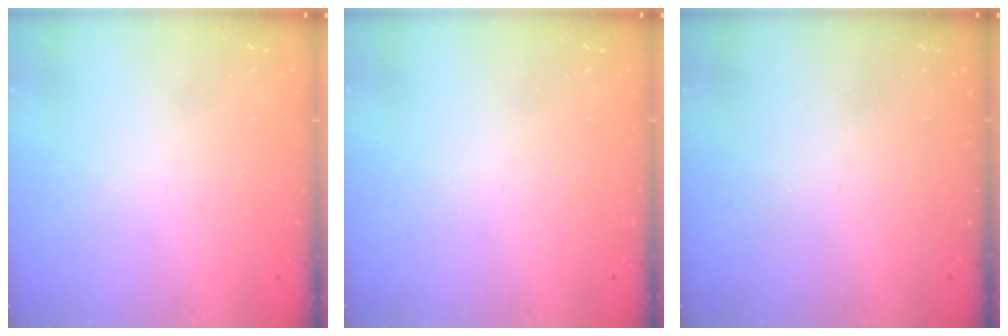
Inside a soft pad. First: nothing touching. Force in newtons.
{"total": 0.0}
{"total": 0.0}